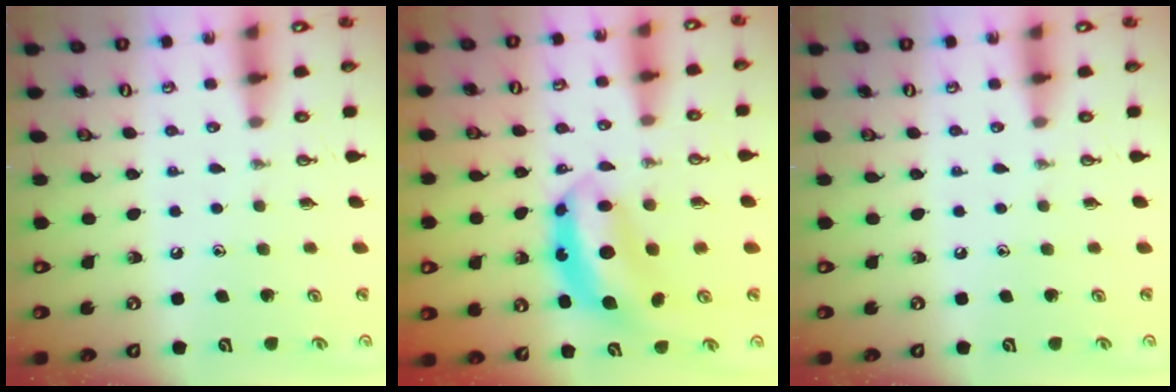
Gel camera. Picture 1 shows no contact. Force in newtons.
{"total": 6.7, "press": 6.6, "slide": 0.8}
{"total": 0.0}